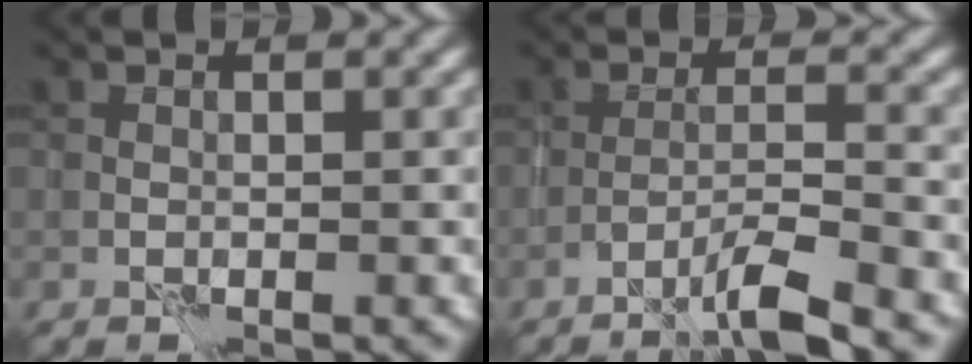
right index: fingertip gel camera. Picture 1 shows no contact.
{"total": 3.8, "force": [-2.7, 0.1, 2.6], "torque": [-0.041, 0.011, -0.059]}